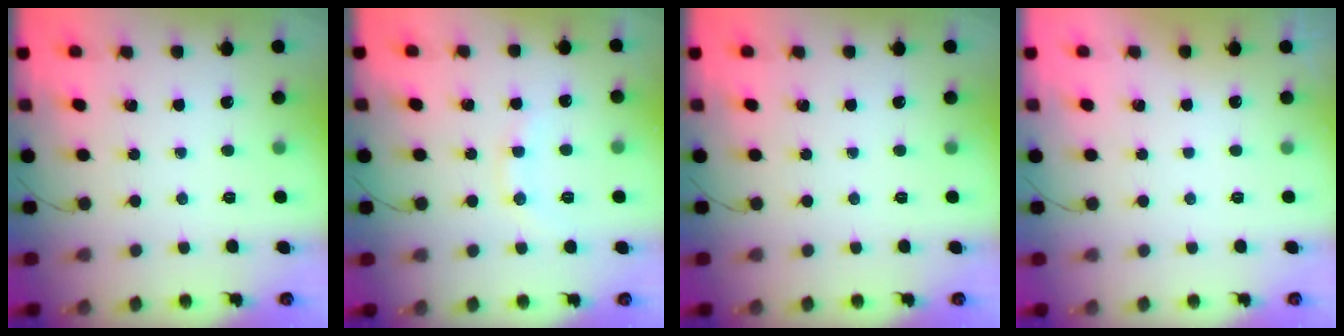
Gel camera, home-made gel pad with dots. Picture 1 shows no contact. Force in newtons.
{"total": 8.6, "press": 8.6, "slide": 1.0}
{"total": 0.0}
{"total": 2.9, "press": 2.9, "slide": 0.1}